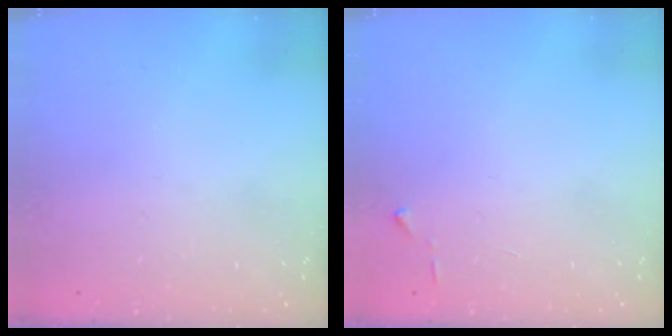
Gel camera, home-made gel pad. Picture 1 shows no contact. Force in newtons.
{"total": 3.0, "press": 2.9, "slide": 0.4}